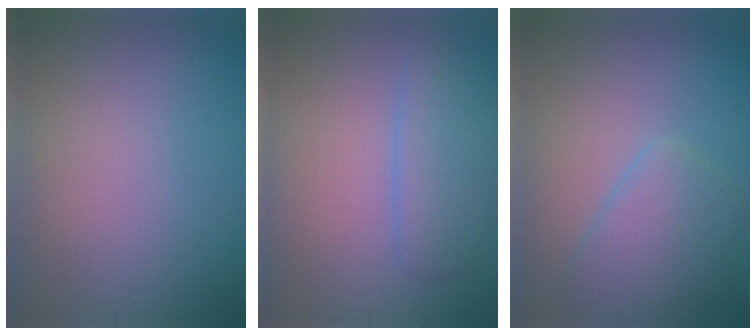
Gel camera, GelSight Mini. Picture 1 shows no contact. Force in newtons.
{"total": 3.3, "press": 3.3, "slide": 0.1}
{"total": 4.3, "press": 4.3, "slide": 0.2}